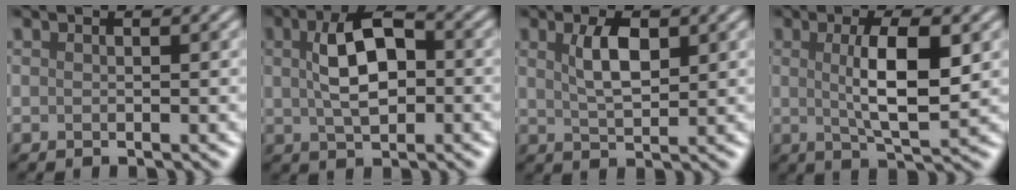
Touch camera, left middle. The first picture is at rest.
{"total": 6.3, "force": [0.8, 3.3, 5.4], "torque": [-0.096, 0.014, 0.010]}
{"total": 3.5, "force": [1.2, 1.4, 2.9], "torque": [-0.058, 0.002, 0.025]}
{"total": 5.8, "force": [0.7, 1.5, 5.6], "torque": [-0.099, 0.001, 0.015]}